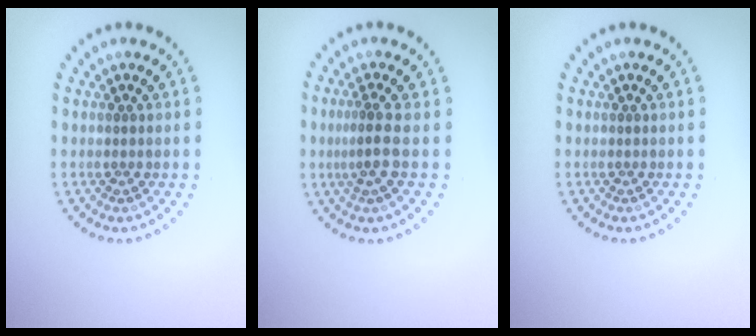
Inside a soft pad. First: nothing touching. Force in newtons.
{"total": 2.1, "press": 1.6, "slide": 1.3}
{"total": 0.0}